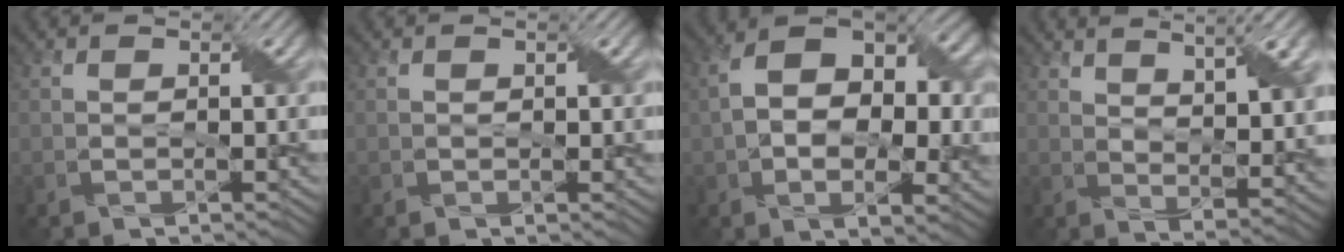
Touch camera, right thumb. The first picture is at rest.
{"total": 0.5, "force": [0.2, -0.4, 0.2], "torque": [-0.004, -0.002, 0.011]}
{"total": 11.2, "force": [0.6, 6.8, 8.8], "torque": [-0.148, 0.000, 0.028]}
{"total": 10.3, "force": [5.7, 2.2, 8.3], "torque": [-0.140, 0.007, 0.099]}